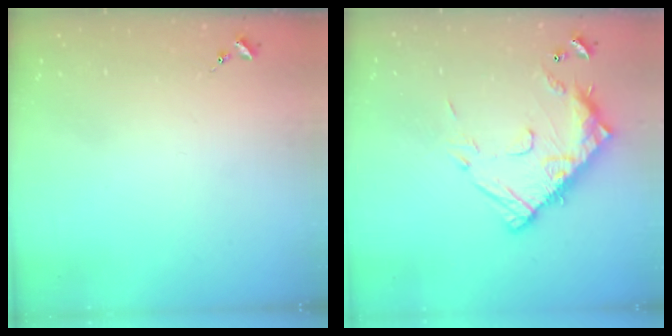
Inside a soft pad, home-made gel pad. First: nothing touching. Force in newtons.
{"total": 15.4, "press": 15.4, "slide": 1.4}